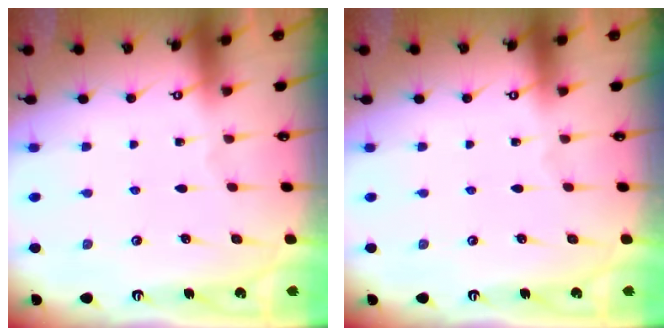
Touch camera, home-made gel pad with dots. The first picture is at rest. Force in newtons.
{"total": 0.0}